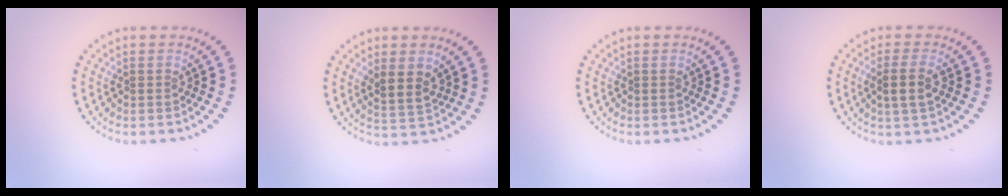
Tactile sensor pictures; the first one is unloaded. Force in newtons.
{"total": 2.6, "press": 2.3, "slide": 1.1}
{"total": 0.0}
{"total": 2.4, "press": 2.1, "slide": 1.1}